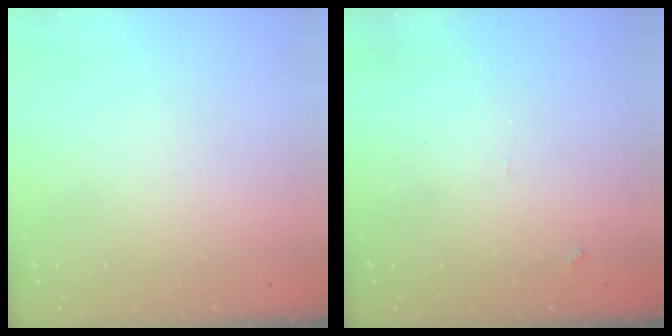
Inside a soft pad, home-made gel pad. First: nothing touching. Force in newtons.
{"total": 5.2, "press": 5.1, "slide": 0.8}